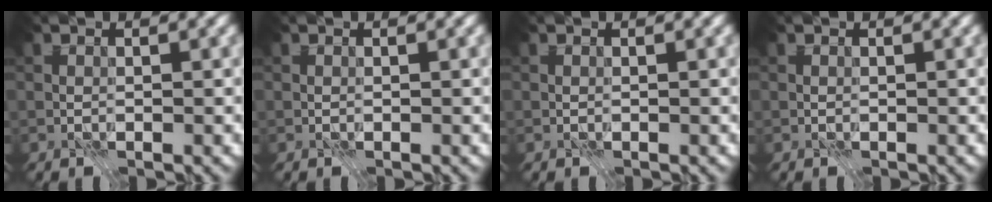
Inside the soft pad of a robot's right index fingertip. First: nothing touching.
{"total": 0.0}
{"total": 0.0}
{"total": 0.0}